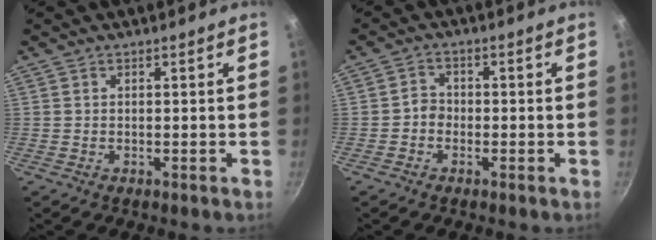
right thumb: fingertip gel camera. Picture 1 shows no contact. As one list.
[{"total": 2.5, "force": [-1.0, 2.1, 0.9], "torque": [-0.002, 0.016, -0.023]}]